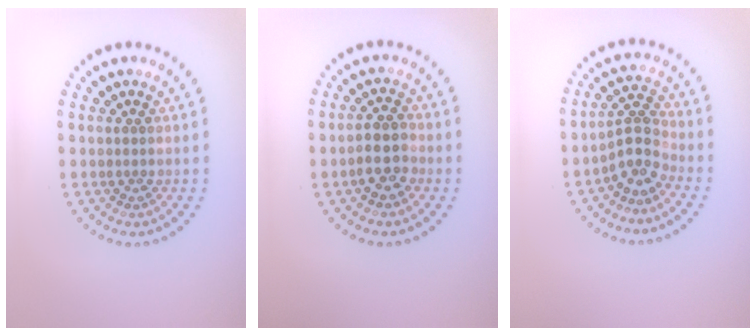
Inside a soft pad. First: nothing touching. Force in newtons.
{"total": 2.8, "press": 2.7, "slide": 0.9}
{"total": 3.0, "press": 2.2, "slide": 2.1}